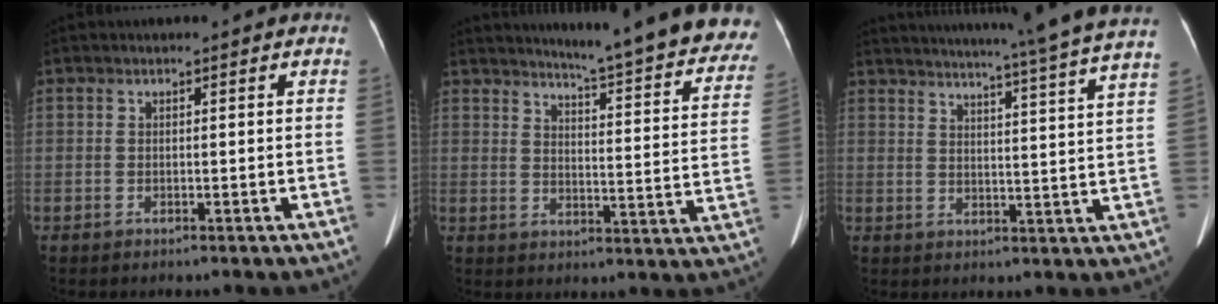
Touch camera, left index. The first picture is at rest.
{"total": 25.1, "force": [23.0, 1.6, 9.9], "torque": [-0.120, -0.100, 0.262]}
{"total": 24.9, "force": [22.4, -2.0, 10.7], "torque": [-0.167, -0.052, 0.275]}